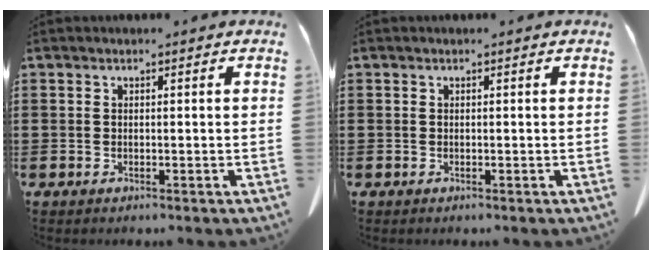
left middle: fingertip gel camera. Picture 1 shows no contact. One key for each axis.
{"total": 0.0}